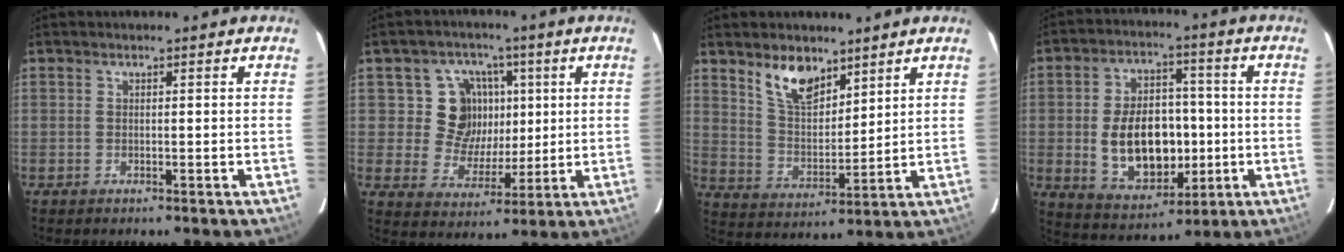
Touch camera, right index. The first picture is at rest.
{"total": 9.9, "force": [2.5, 9.4, 2.2], "torque": [-0.049, 0.005, 0.041]}
{"total": 9.5, "force": [6.6, 4.3, 5.3], "torque": [-0.089, 0.006, 0.132]}
{"total": 14.9, "force": [-1.6, 9.7, 11.2], "torque": [-0.220, 0.014, -0.002]}